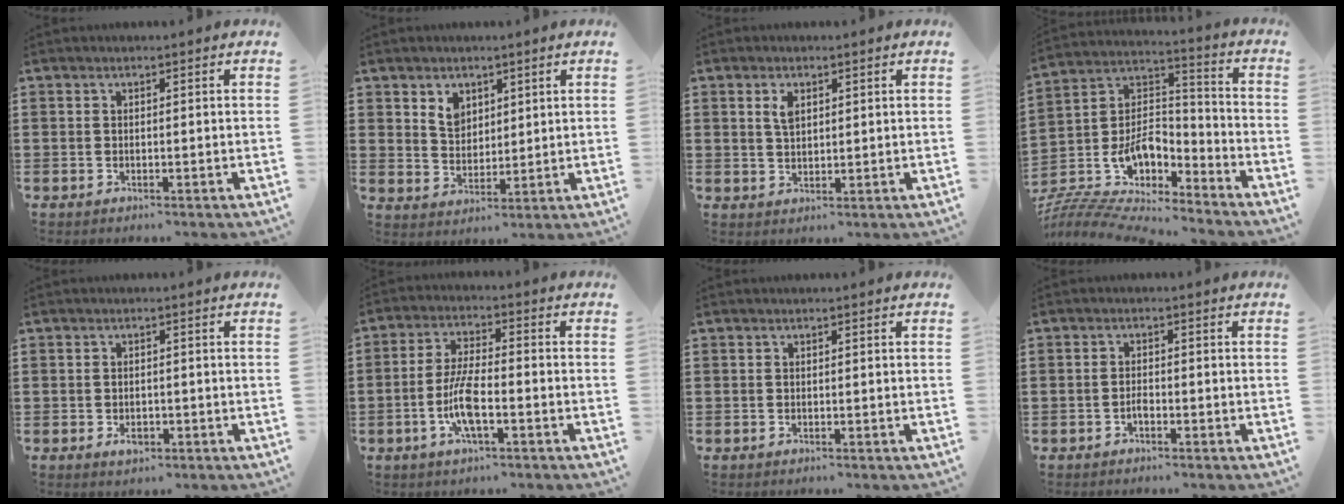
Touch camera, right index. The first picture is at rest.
{"total": 4.2, "force": [2.5, 3.1, 1.5], "torque": [-0.034, 0.008, 0.045]}
{"total": 2.6, "force": [1.1, 1.3, 1.9], "torque": [-0.043, 0.004, 0.020]}
{"total": 8.6, "force": [-5.5, 4.9, 4.3], "torque": [-0.105, -0.014, -0.108]}
{"total": 1.2, "force": [-0.5, 0.6, 0.9], "torque": [-0.016, -0.001, -0.009]}
{"total": 7.2, "force": [-2.5, 1.7, 6.5], "torque": [-0.148, -0.012, -0.053]}
{"total": 0.0}
{"total": 1.3, "force": [-0.9, 0.4, 0.8], "torque": [-0.017, -0.003, -0.016]}